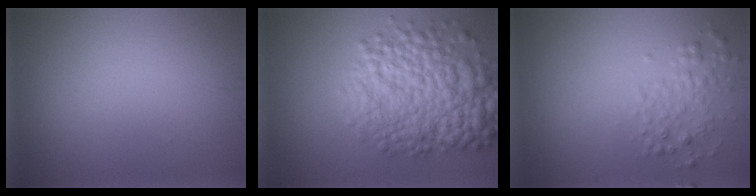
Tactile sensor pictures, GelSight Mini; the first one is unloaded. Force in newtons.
{"total": 9.9, "press": 9.9, "slide": 0.3}
{"total": 2.2, "press": 2.2, "slide": 0.1}